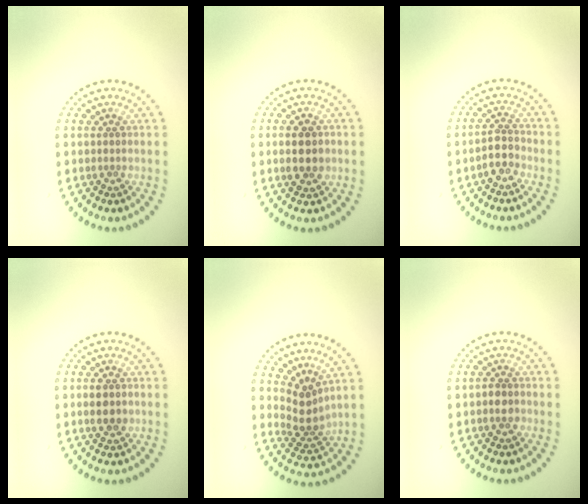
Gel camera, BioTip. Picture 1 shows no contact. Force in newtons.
{"total": 3.1, "press": 3.1, "slide": 0.0}
{"total": 2.3, "press": 2.0, "slide": 1.1}
{"total": 1.9, "press": 1.9, "slide": 0.2}
{"total": 3.0, "press": 2.1, "slide": 2.1}
{"total": 1.3, "press": 1.3, "slide": 0.4}